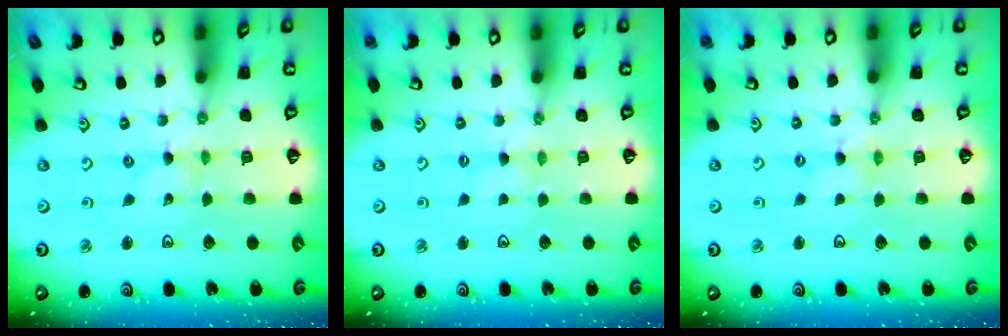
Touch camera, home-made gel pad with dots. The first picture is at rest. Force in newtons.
{"total": 0.7, "press": 0.7, "slide": 0.1}
{"total": 1.2, "press": 1.2, "slide": 0.2}